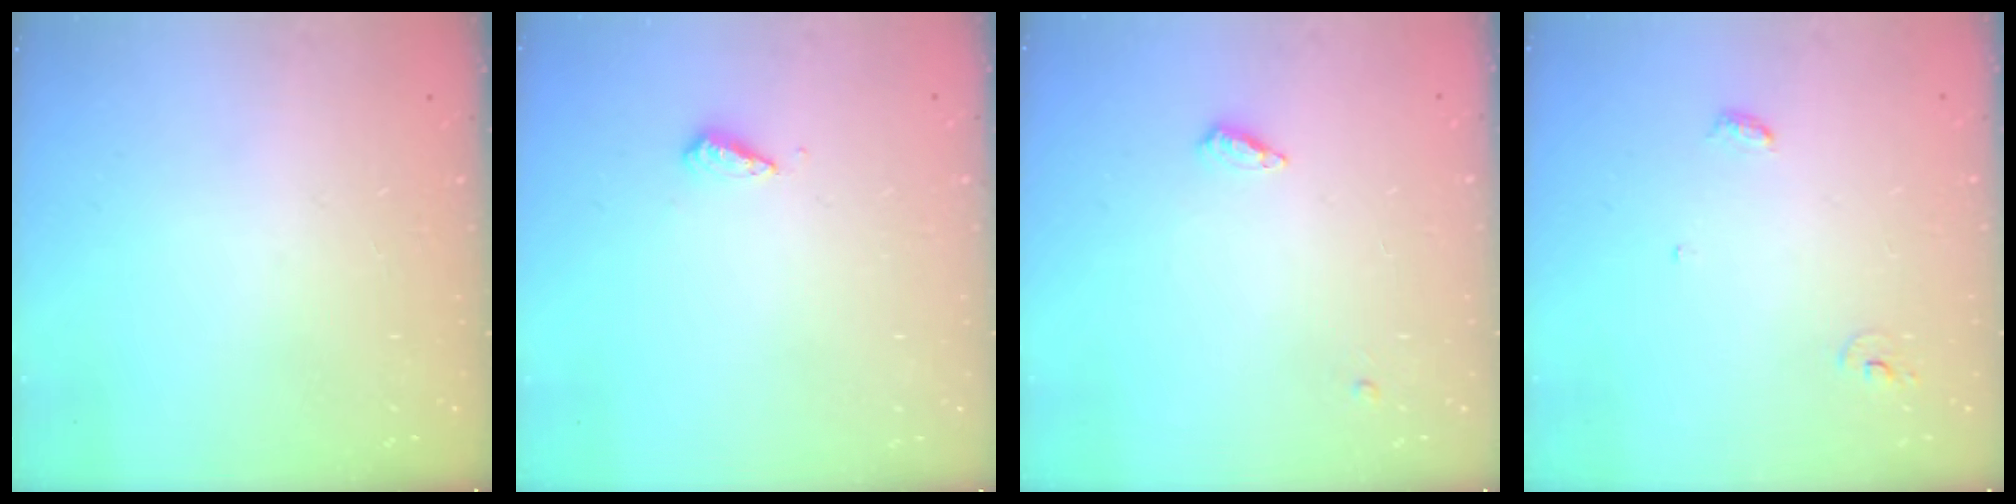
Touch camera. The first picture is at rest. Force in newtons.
{"total": 2.8, "press": 2.8, "slide": 0.7}
{"total": 4.2, "press": 4.2, "slide": 0.5}
{"total": 3.7, "press": 3.7, "slide": 0.3}